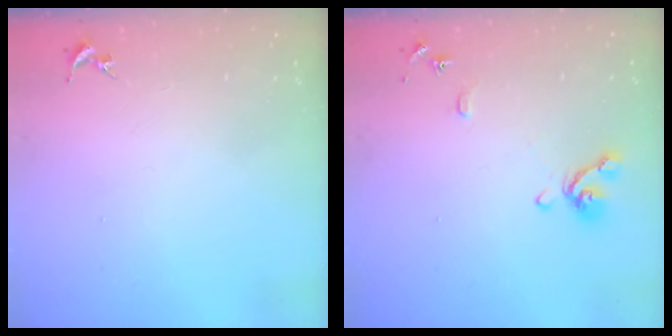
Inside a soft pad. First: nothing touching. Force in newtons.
{"total": 9.9, "press": 9.8, "slide": 1.3}